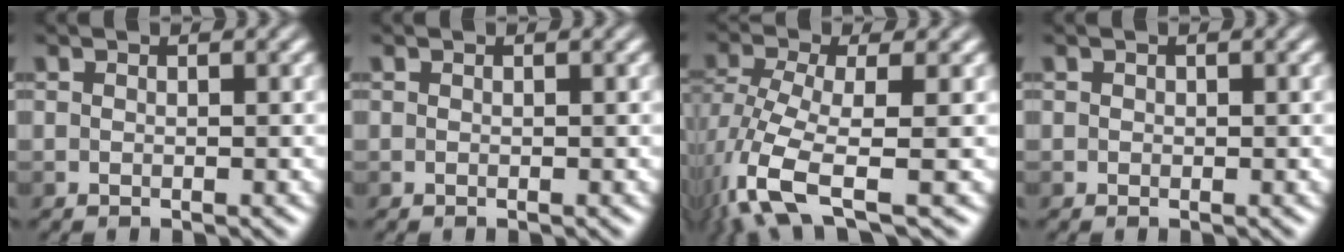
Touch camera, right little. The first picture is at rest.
{"total": 0.0}
{"total": 7.7, "force": [-3.9, 2.8, 6.1], "torque": [-0.133, -0.006, -0.080]}
{"total": 1.0, "force": [0.4, 0.7, 0.4], "torque": [0.005, 0.007, 0.000]}